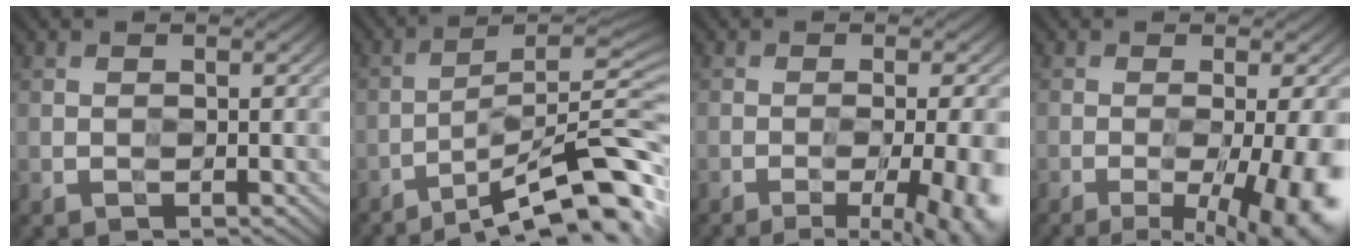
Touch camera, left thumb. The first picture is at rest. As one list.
[{"total": 12.8, "force": [-8.0, 2.0, 9.9], "torque": [-0.156, 0.011, -0.123]}, {"total": 12.5, "force": [-5.6, 4.0, 10.5], "torque": [-0.108, 0.008, -0.058]}, {"total": 11.3, "force": [-4.2, 3.2, 10.1], "torque": [-0.116, -0.007, -0.048]}]